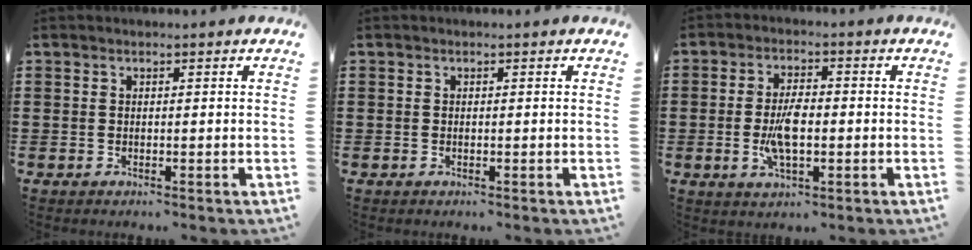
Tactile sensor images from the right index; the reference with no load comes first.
{"total": 0.0}
{"total": 6.0, "force": [-1.0, 2.4, 5.4], "torque": [-0.122, -0.004, -0.025]}